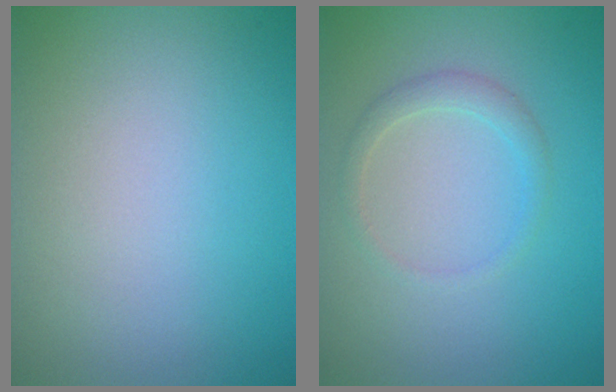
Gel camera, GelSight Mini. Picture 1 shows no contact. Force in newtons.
{"total": 1.5, "press": 1.5, "slide": 0.2}